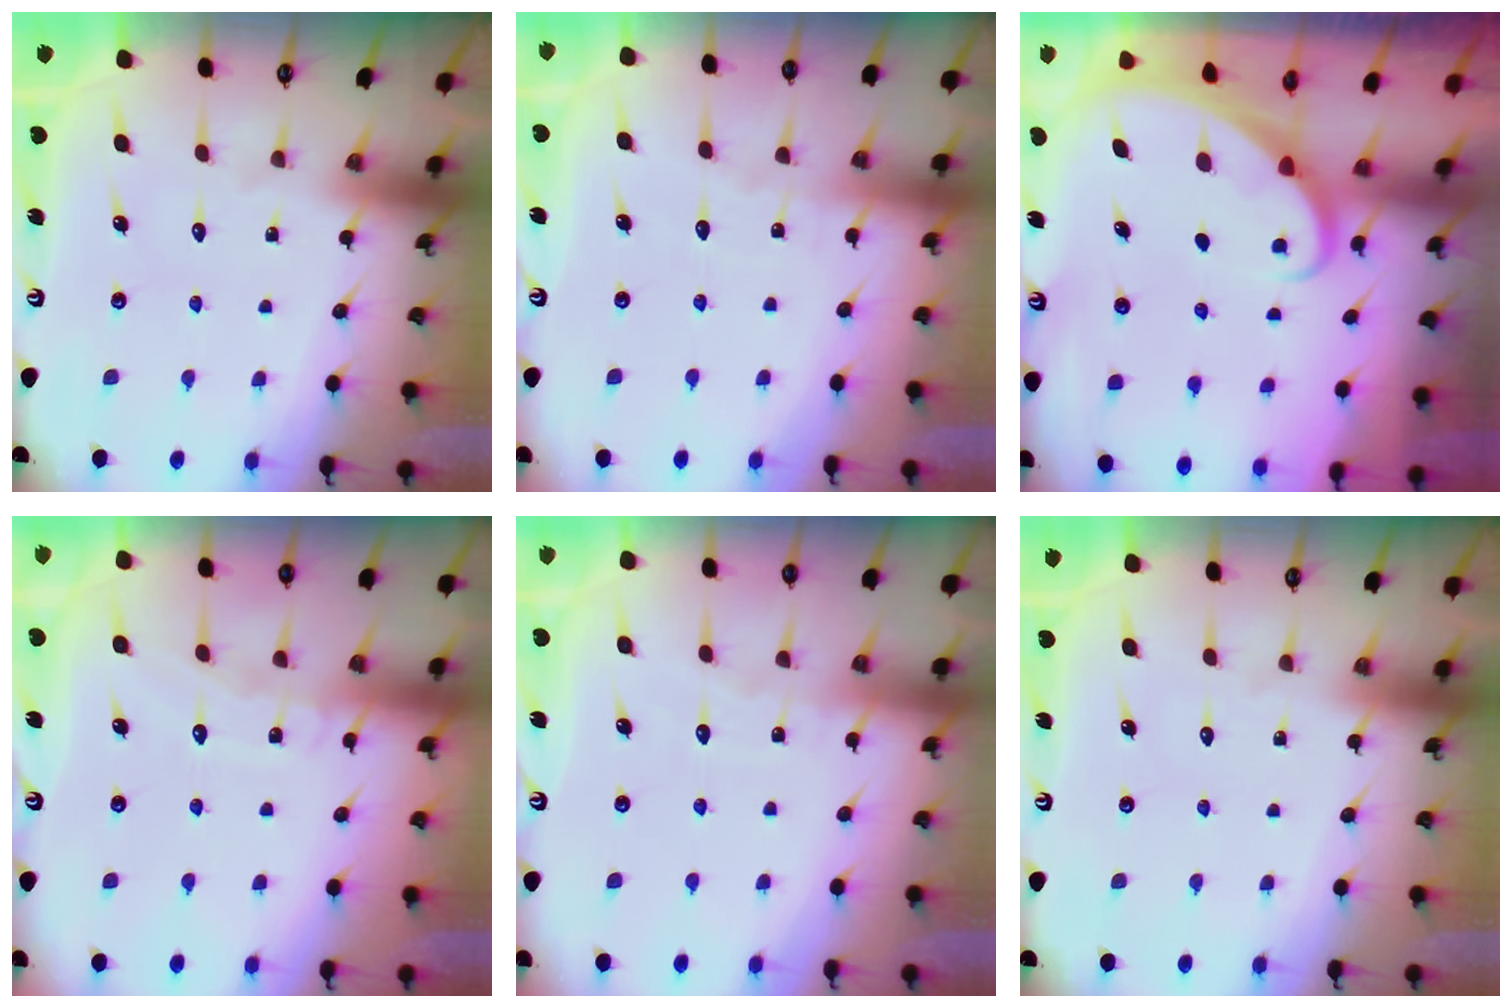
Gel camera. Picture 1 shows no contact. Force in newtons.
{"total": 1.9, "press": 1.9, "slide": 0.2}
{"total": 1.8, "press": 1.8, "slide": 0.0}
{"total": 6.0, "press": 6.0, "slide": 0.5}
{"total": 2.7, "press": 2.7, "slide": 0.3}
{"total": 0.0}